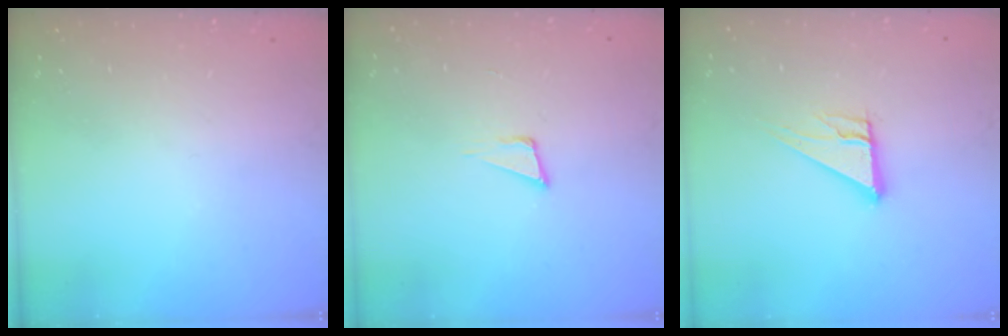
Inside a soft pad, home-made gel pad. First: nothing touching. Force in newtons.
{"total": 3.9, "press": 2.6, "slide": 2.9}
{"total": 8.5, "press": 8.4, "slide": 0.8}